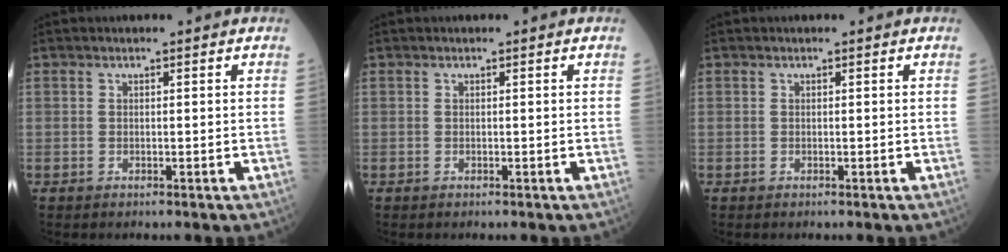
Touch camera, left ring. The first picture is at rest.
{"total": 0.0}
{"total": 0.0}